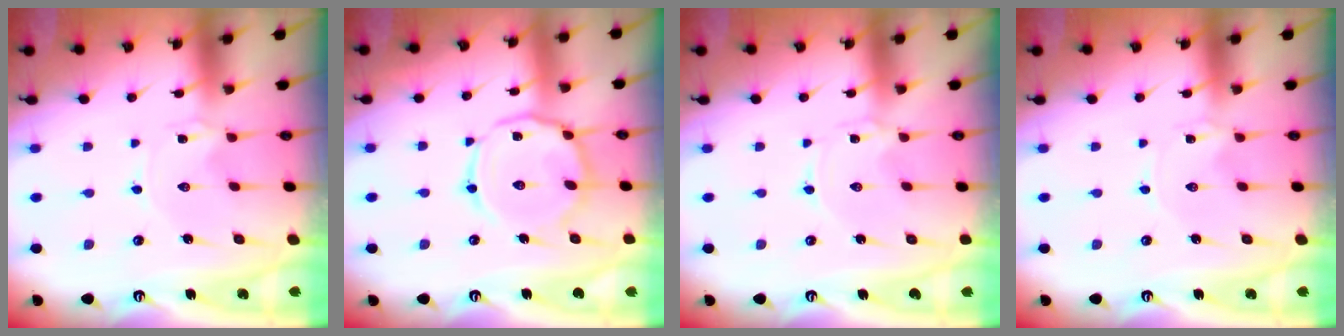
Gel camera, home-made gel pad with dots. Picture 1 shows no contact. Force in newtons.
{"total": 13.4, "press": 13.4, "slide": 0.9}
{"total": 0.0}
{"total": 0.0}